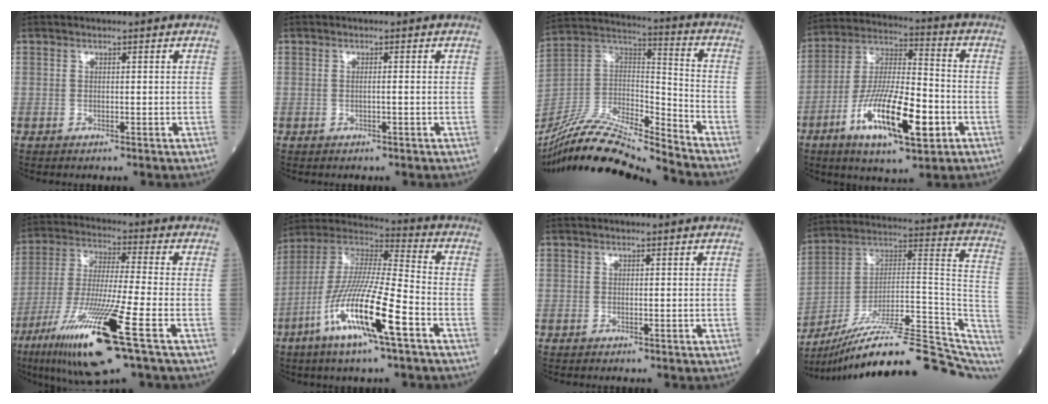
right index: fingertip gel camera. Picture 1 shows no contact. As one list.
[{"total": 0.6, "force": [0.0, -0.1, 0.6], "torque": [-0.012, 0.001, 0.003]}, {"total": 19.9, "force": [-18.4, 0.2, 7.5], "torque": [-0.160, 0.014, -0.334]}, {"total": 16.3, "force": [-6.1, 3.8, 14.7], "torque": [-0.283, -0.013, -0.102]}, {"total": 17.6, "force": [-8.4, 0.1, 15.5], "torque": [-0.317, -0.046, -0.154]}, {"total": 17.0, "force": [-7.3, 1.1, 15.3], "torque": [-0.314, -0.020, -0.140]}, {"total": 0.0}, {"total": 26.2, "force": [-19.9, 4.6, 16.5], "torque": [-0.184, 0.040, -0.298]}]